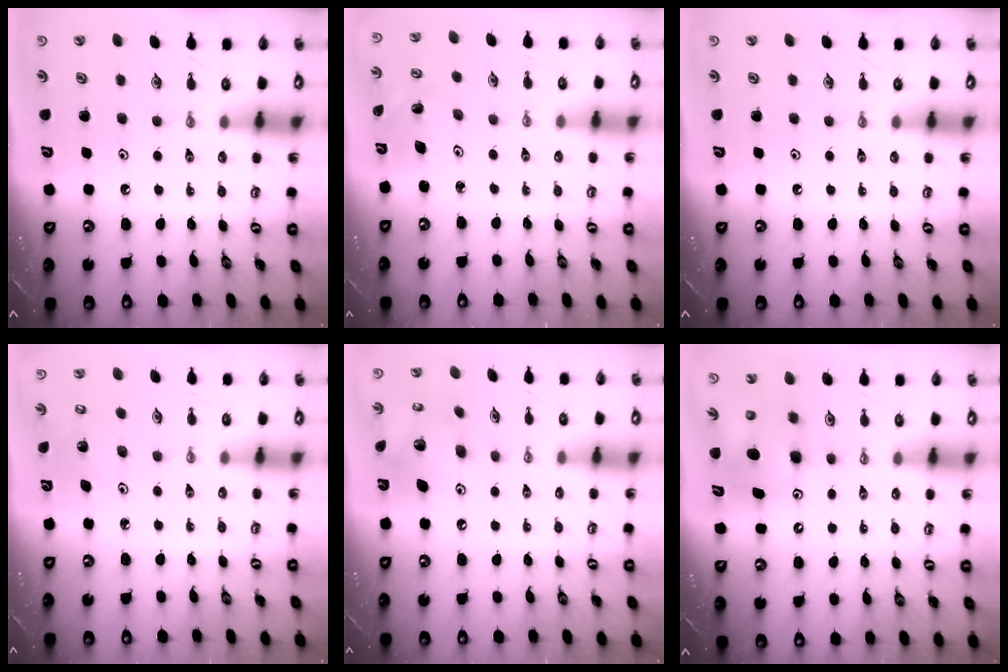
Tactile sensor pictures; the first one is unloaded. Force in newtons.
{"total": 3.8, "press": 3.8, "slide": 0.2}
{"total": 0.0}
{"total": 2.0, "press": 2.0, "slide": 0.2}
{"total": 11.5, "press": 11.5, "slide": 0.7}
{"total": 8.8, "press": 8.5, "slide": 2.3}